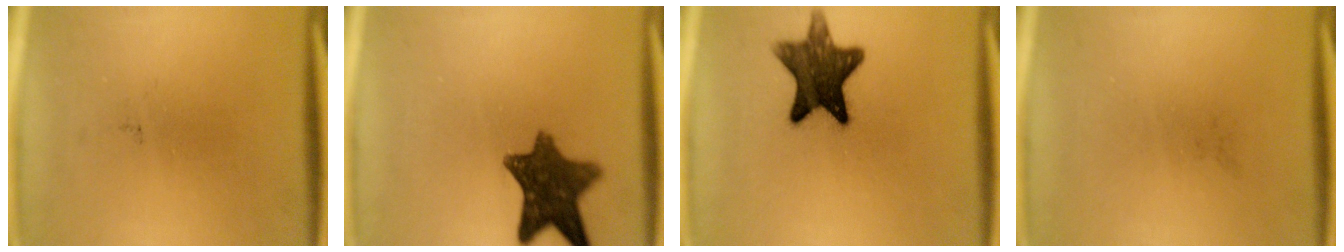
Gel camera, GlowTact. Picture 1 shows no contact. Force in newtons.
{"total": 10.4}
{"total": 11.9}
{"total": 0.0}